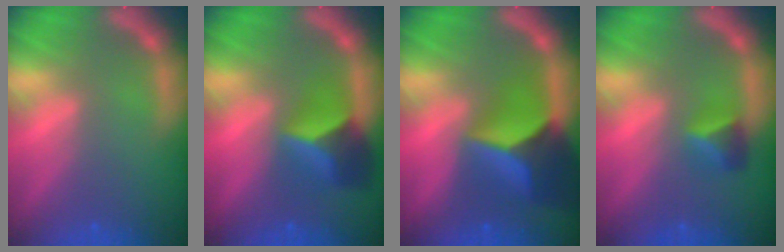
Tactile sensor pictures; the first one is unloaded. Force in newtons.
{"total": 5.4}
{"total": 9.5}
{"total": 2.4}